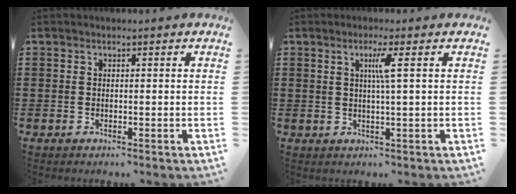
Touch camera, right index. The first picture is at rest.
{"total": 3.3, "force": [0.8, -0.4, 3.1], "torque": [-0.061, -0.004, 0.009]}